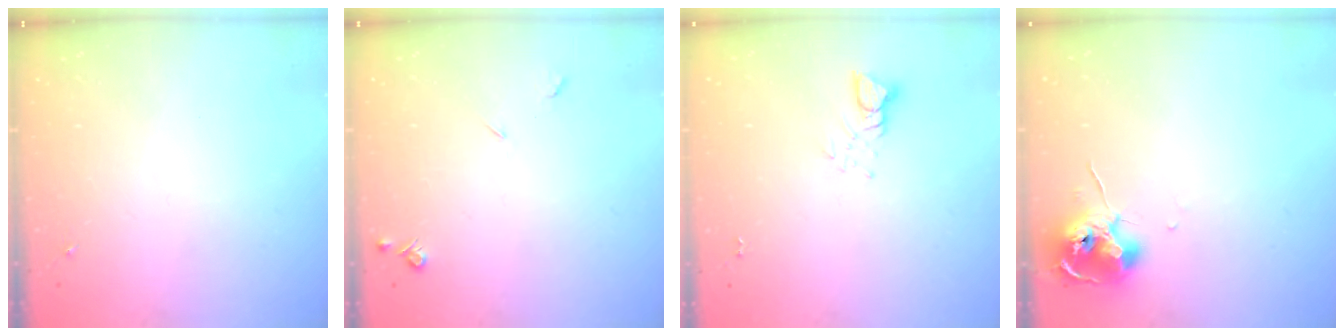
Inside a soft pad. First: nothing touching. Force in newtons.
{"total": 4.0, "press": 3.9, "slide": 0.7}
{"total": 3.9, "press": 3.8, "slide": 0.3}
{"total": 10.5, "press": 10.4, "slide": 1.0}